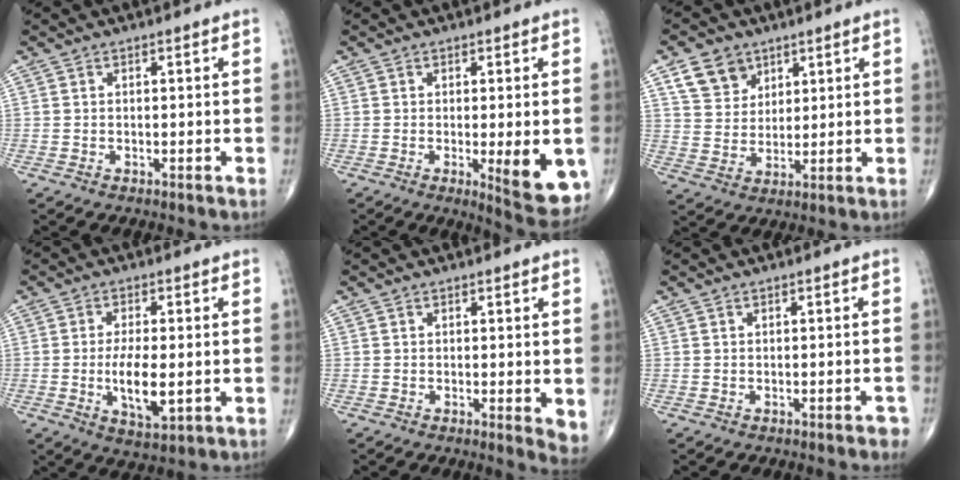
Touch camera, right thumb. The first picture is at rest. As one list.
[{"total": 9.7, "force": [-1.9, 2.7, 9.1], "torque": [-0.112, -0.023, -0.019]}, {"total": 7.8, "force": [4.4, 5.9, 2.7], "torque": [-0.025, -0.021, 0.087]}, {"total": 8.3, "force": [-1.1, 3.2, 7.5], "torque": [-0.133, -0.014, -0.016]}, {"total": 3.9, "force": [0.1, 1.2, 3.8], "torque": [-0.048, -0.012, 0.000]}, {"total": 1.5, "force": [-0.9, 0.5, 1.1], "torque": [-0.012, 0.004, -0.008]}]